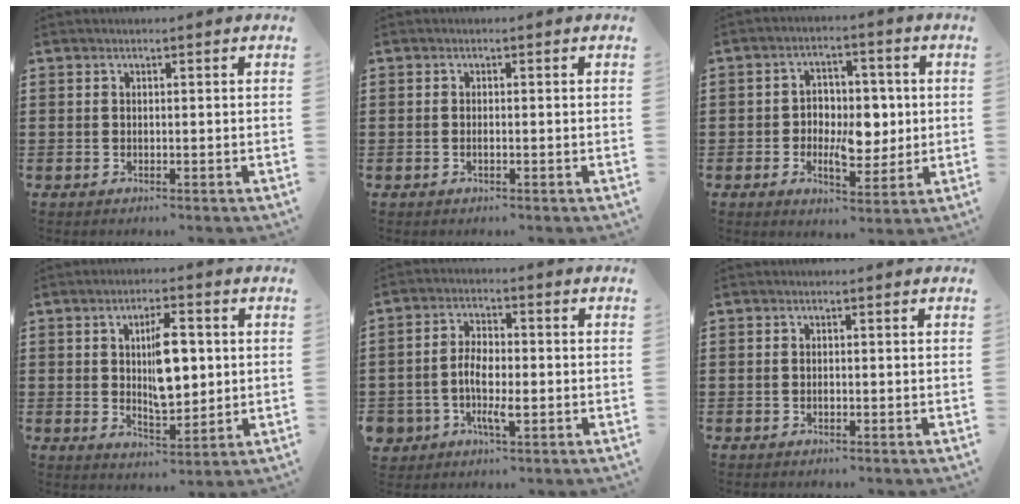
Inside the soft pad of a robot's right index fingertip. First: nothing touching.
{"total": 0.6, "force": [-0.2, 0.1, 0.6], "torque": [-0.011, -0.005, -0.003]}
{"total": 7.0, "force": [-0.5, 4.5, 5.4], "torque": [-0.080, 0.003, -0.014]}
{"total": 8.2, "force": [1.0, 3.6, 7.3], "torque": [-0.117, 0.003, 0.012]}
{"total": 5.1, "force": [-1.6, 2.9, 3.9], "torque": [-0.092, 0.003, -0.034]}
{"total": 0.6, "force": [-0.1, 0.3, 0.5], "torque": [-0.011, -0.001, -0.002]}